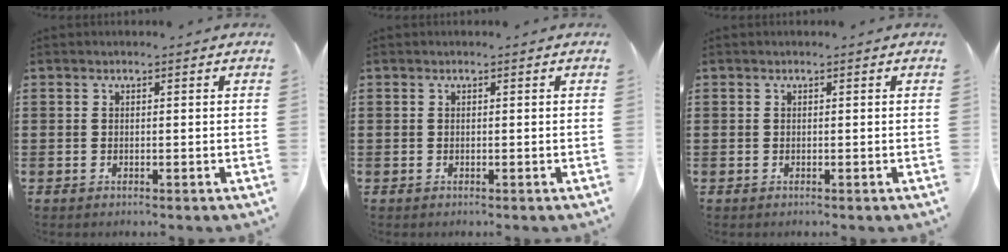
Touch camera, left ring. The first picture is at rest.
{"total": 0.0}
{"total": 0.0}